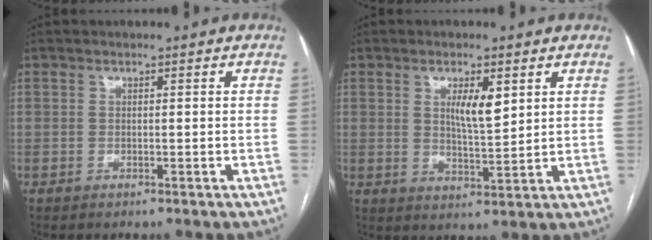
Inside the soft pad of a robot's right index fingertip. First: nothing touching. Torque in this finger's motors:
{"motor_torque": [0.46, 0.15, 0.18, 0.10]}